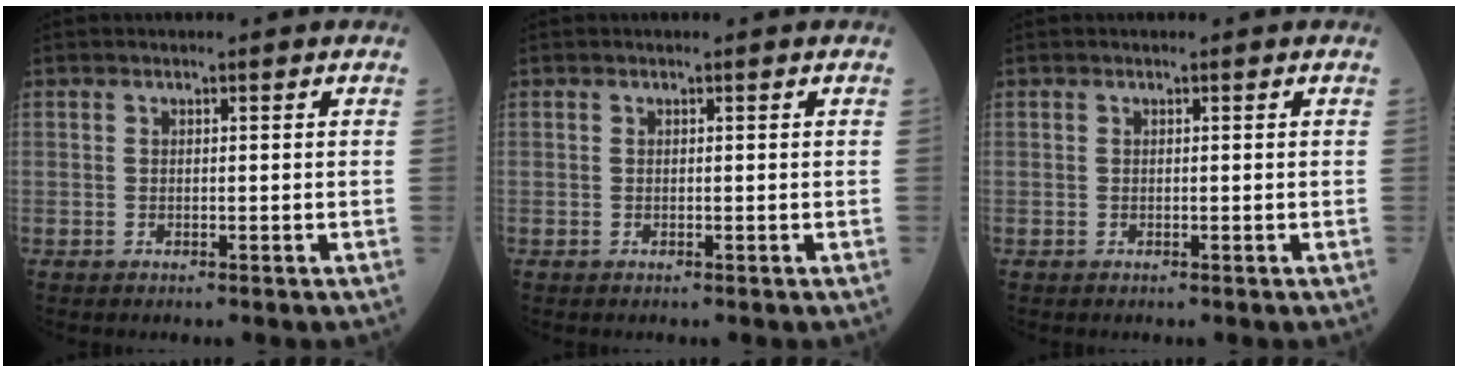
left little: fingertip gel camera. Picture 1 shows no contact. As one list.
[{"total": 0.0}, {"total": 0.0}]